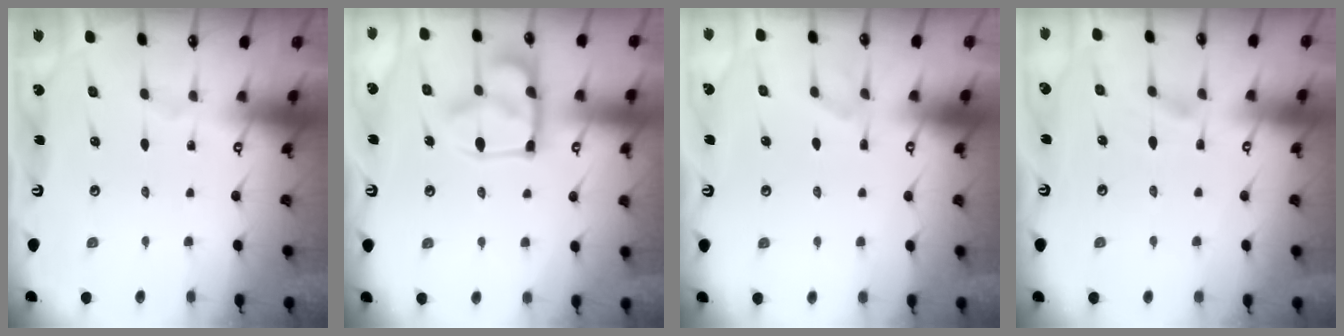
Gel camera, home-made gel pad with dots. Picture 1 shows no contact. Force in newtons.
{"total": 16.9, "press": 16.8, "slide": 1.2}
{"total": 2.3, "press": 2.0, "slide": 1.2}
{"total": 2.9, "press": 2.6, "slide": 1.2}